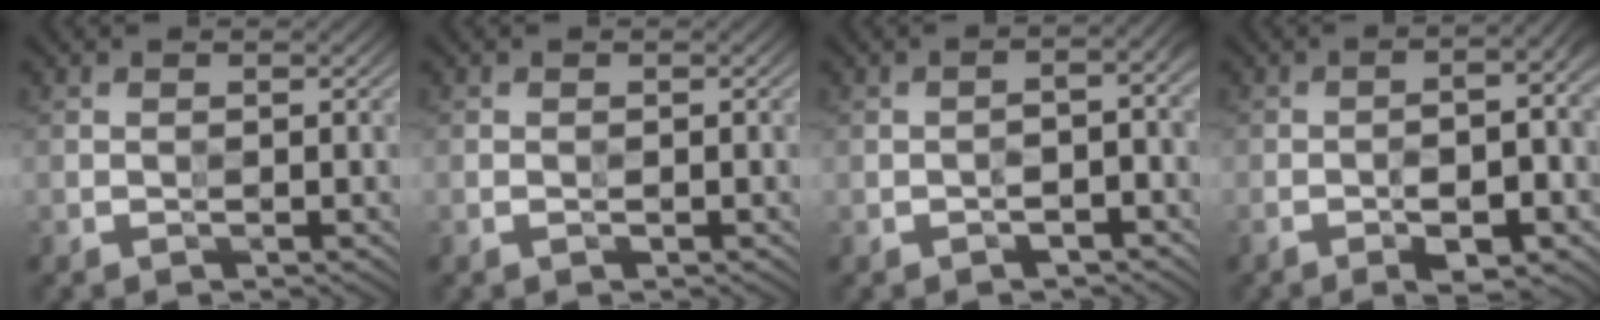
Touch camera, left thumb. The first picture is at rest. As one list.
[{"total": 0.0}, {"total": 3.8, "force": [-1.5, 1.5, 3.1], "torque": [-0.044, -0.003, -0.025]}, {"total": 9.2, "force": [-3.3, 2.8, 8.1], "torque": [-0.106, 0.000, -0.045]}]